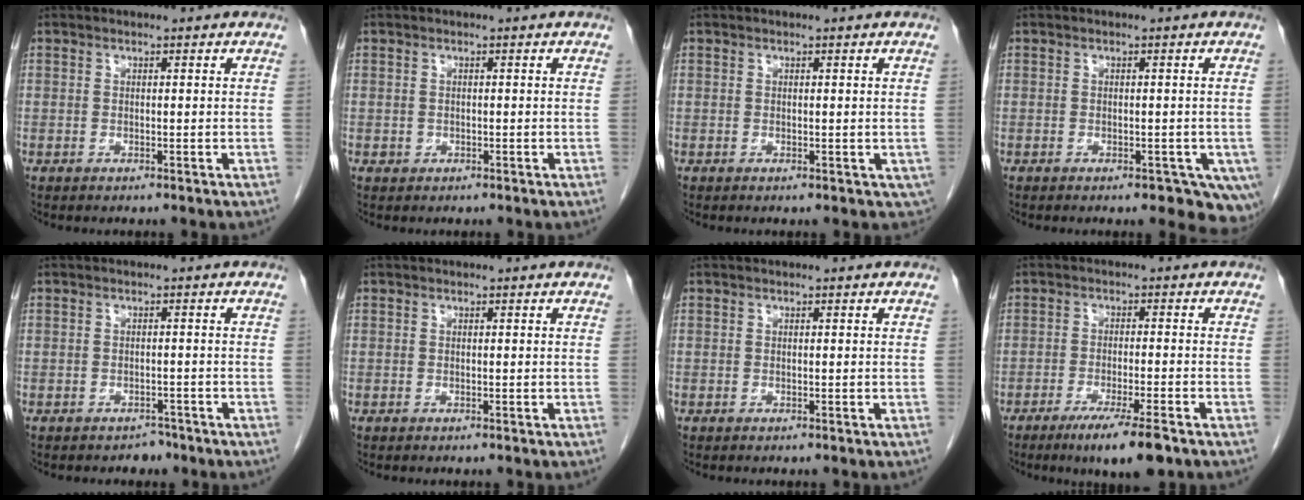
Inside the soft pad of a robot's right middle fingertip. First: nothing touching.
{"total": 0.7, "force": [-0.1, 0.6, 0.1], "torque": [-0.001, 0.003, -0.001]}
{"total": 1.4, "force": [-0.2, 1.0, 0.9], "torque": [-0.005, 0.000, 0.002]}
{"total": 7.4, "force": [-4.2, 3.6, 4.9], "torque": [-0.052, -0.012, -0.054]}
{"total": 1.7, "force": [-1.4, 1.0, 0.1], "torque": [-0.004, 0.004, -0.020]}
{"total": 0.0}
{"total": 0.0}
{"total": 7.7, "force": [-5.1, 0.3, 5.8], "torque": [-0.092, -0.018, -0.081]}